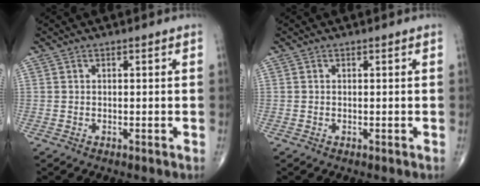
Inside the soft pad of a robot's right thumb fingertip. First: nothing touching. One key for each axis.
{"total": 0.0}